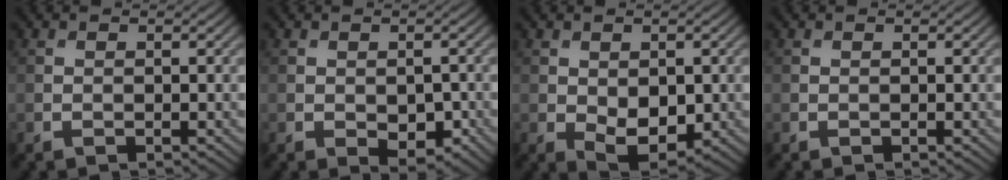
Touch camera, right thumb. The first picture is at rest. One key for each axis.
{"total": 3.5, "fx": -1.0, "fy": 2.1, "fz": 2.6, "tx": -0.037, "ty": -0.012, "tz": -0.011}
{"total": 5.0, "fx": -0.8, "fy": 3.1, "fz": 3.9, "tx": -0.071, "ty": -0.016, "tz": -0.004}
{"total": 0.0}